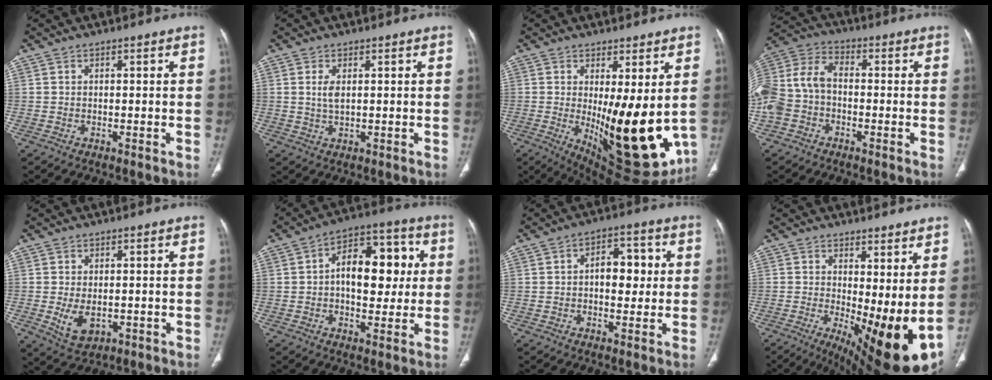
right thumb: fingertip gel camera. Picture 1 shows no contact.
{"total": 3.0, "force": [0.7, 1.3, 2.6], "torque": [-0.056, -0.004, 0.018]}
{"total": 19.6, "force": [-1.0, 6.8, 18.4], "torque": [-0.251, -0.045, 0.011]}
{"total": 13.2, "force": [-2.1, 9.9, 8.5], "torque": [-0.187, 0.038, -0.048]}
{"total": 5.5, "force": [-0.9, 3.5, 4.1], "torque": [-0.070, -0.009, -0.003]}
{"total": 15.0, "force": [1.5, 8.7, 12.0], "torque": [-0.142, 0.026, 0.017]}
{"total": 7.7, "force": [0.7, 4.6, 6.1], "torque": [-0.061, 0.013, 0.008]}
{"total": 15.4, "force": [0.5, 5.5, 14.4], "torque": [-0.215, -0.033, 0.024]}